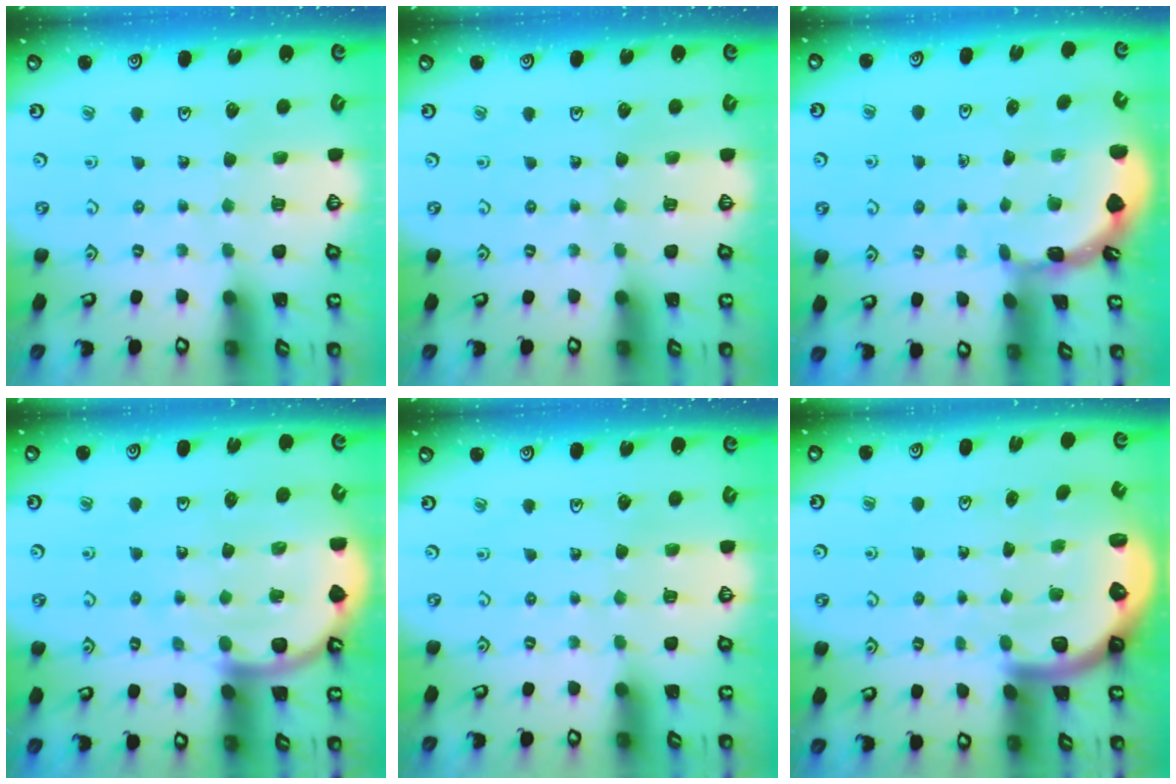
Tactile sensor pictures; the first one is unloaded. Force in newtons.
{"total": 0.0}
{"total": 1.6, "press": 1.6, "slide": 0.1}
{"total": 8.3, "press": 8.2, "slide": 1.0}
{"total": 0.0}
{"total": 4.3, "press": 4.2, "slide": 1.1}